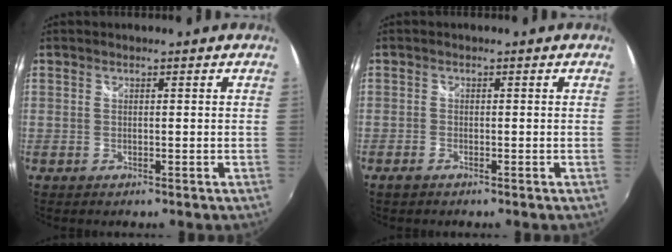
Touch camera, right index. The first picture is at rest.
{"total": 1.5, "force": [-1.2, 0.7, 0.6], "torque": [-0.015, -0.004, -0.025]}